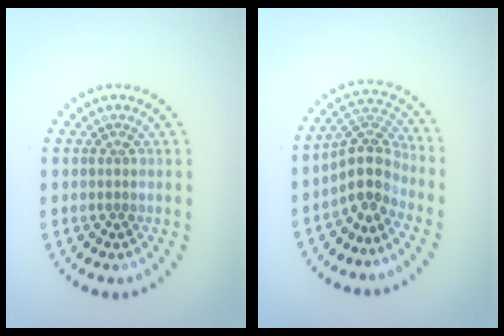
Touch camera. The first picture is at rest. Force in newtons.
{"total": 3.7, "press": 2.8, "slide": 2.4}